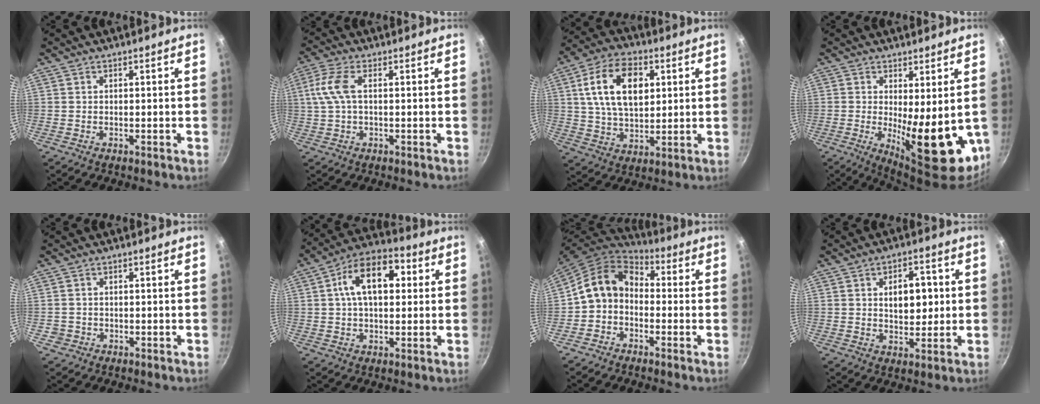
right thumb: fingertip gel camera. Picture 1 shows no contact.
{"total": 6.4, "force": [0.8, 2.8, 5.7], "torque": [-0.134, 0.014, 0.012]}
{"total": 15.5, "force": [4.1, 9.6, 11.4], "torque": [-0.179, -0.002, 0.070]}
{"total": 13.9, "force": [-0.8, 5.1, 12.9], "torque": [-0.157, -0.020, 0.005]}
{"total": 1.4, "force": [-0.5, 1.4, 0.1], "torque": [0.000, 0.005, -0.002]}
{"total": 13.9, "force": [3.0, 8.3, 10.8], "torque": [-0.141, 0.023, 0.033]}
{"total": 11.0, "force": [-0.7, 8.6, 6.8], "torque": [-0.104, 0.043, -0.036]}
{"total": 8.6, "force": [1.3, 5.1, 6.8], "torque": [-0.067, -0.001, 0.019]}